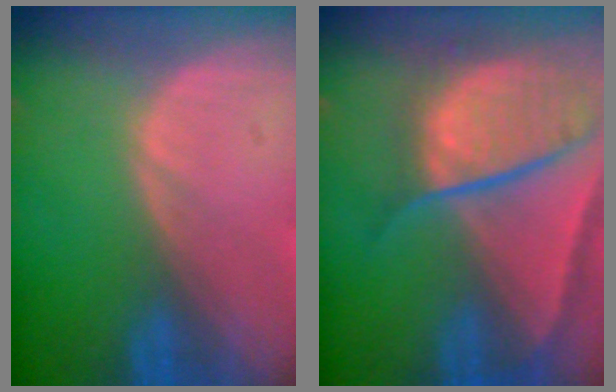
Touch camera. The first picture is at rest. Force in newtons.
{"total": 10.6, "press": 8.9, "slide": 5.7}